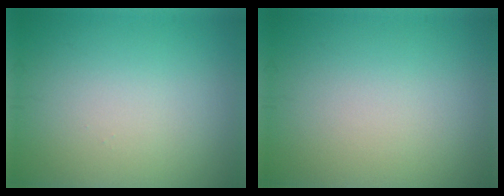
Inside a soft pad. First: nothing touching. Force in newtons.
{"total": 0.0}